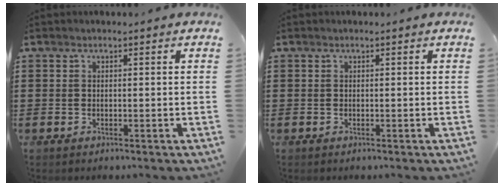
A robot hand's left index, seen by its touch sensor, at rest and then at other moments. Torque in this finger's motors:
{"motor_torque": [0.00, 0.00, 0.00, 0.00]}